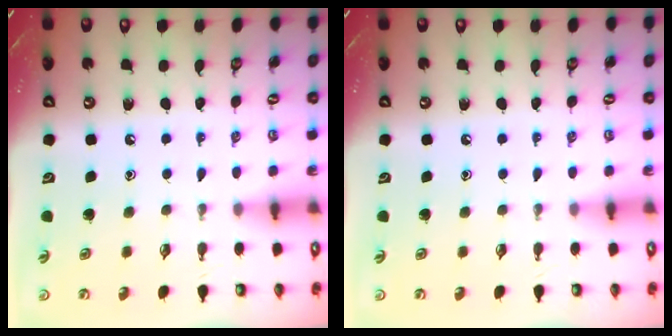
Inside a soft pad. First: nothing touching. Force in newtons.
{"total": 0.0}